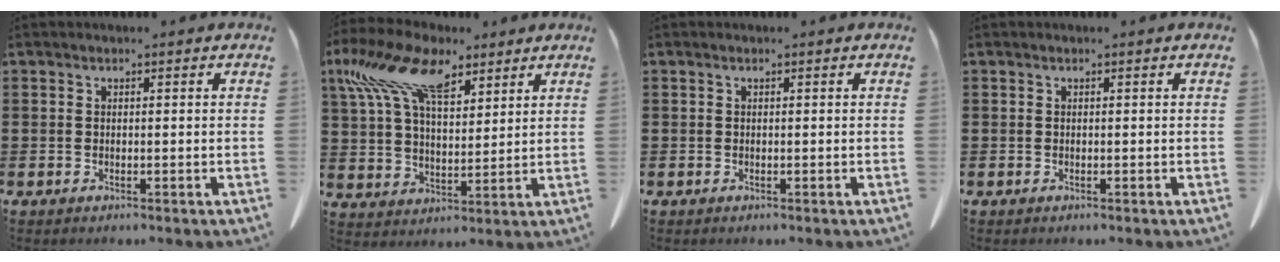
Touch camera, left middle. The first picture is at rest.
{"total": 13.2, "force": [8.2, 5.7, 8.7], "torque": [-0.196, -0.003, 0.151]}
{"total": 0.0}
{"total": 0.0}